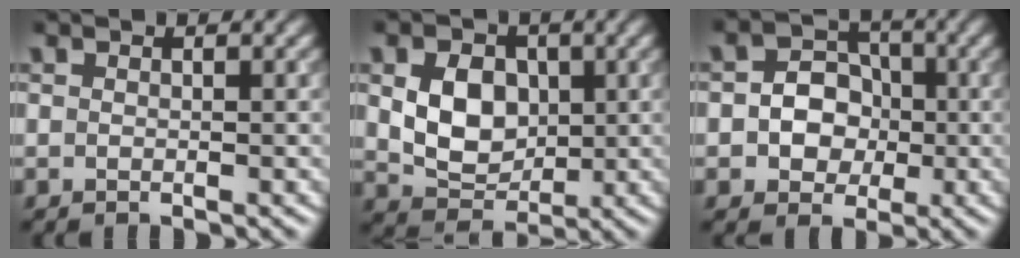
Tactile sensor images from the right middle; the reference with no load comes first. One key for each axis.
{"total": 5.4, "fx": 0.5, "fy": 4.1, "fz": 3.5, "tx": -0.070, "ty": -0.006, "tz": 0.012}
{"total": 4.5, "fx": -0.5, "fy": 3.8, "fz": 2.3, "tx": -0.018, "ty": 0.000, "tz": -0.025}